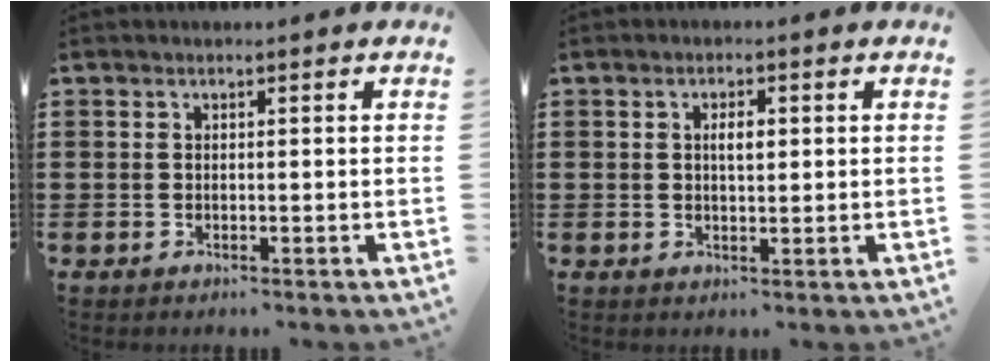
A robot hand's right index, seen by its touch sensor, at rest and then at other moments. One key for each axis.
{"total": 2.4, "fx": 0.4, "fy": 0.8, "fz": 2.2, "tx": -0.036, "ty": 0.001, "tz": 0.003}